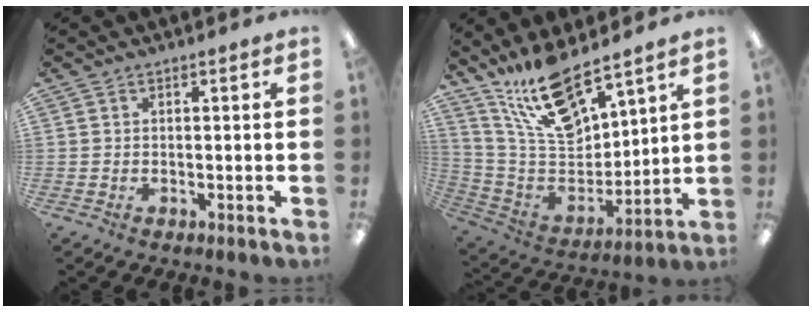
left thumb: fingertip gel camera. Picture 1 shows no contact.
{"total": 17.3, "force": [13.4, 5.8, 9.3], "torque": [-0.190, -0.073, 0.238]}